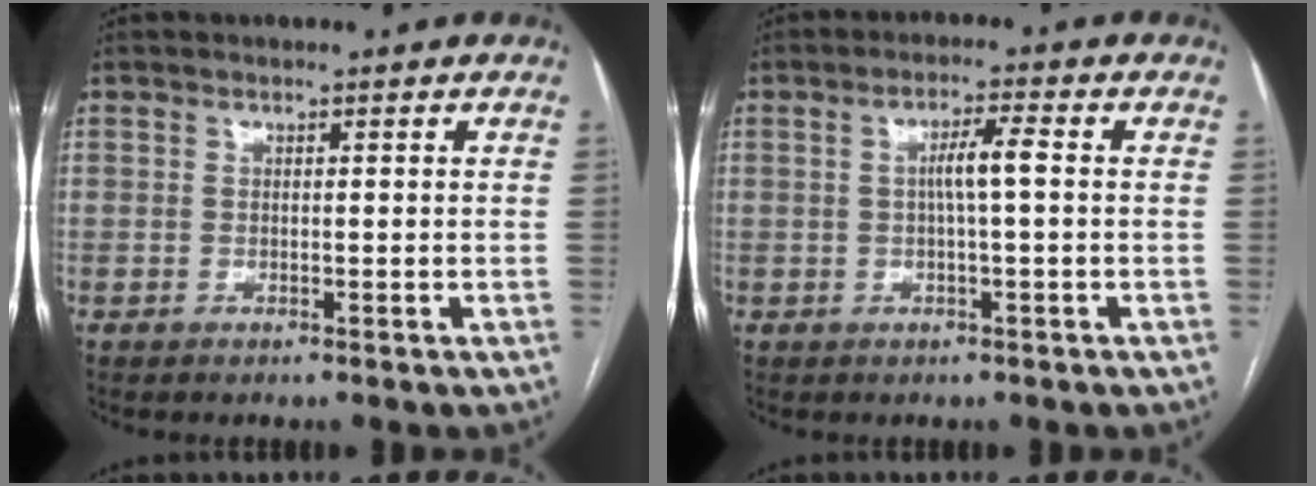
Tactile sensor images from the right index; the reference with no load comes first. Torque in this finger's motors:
{"motor_torque": [0.81, -0.37, 0.44, 0.10]}